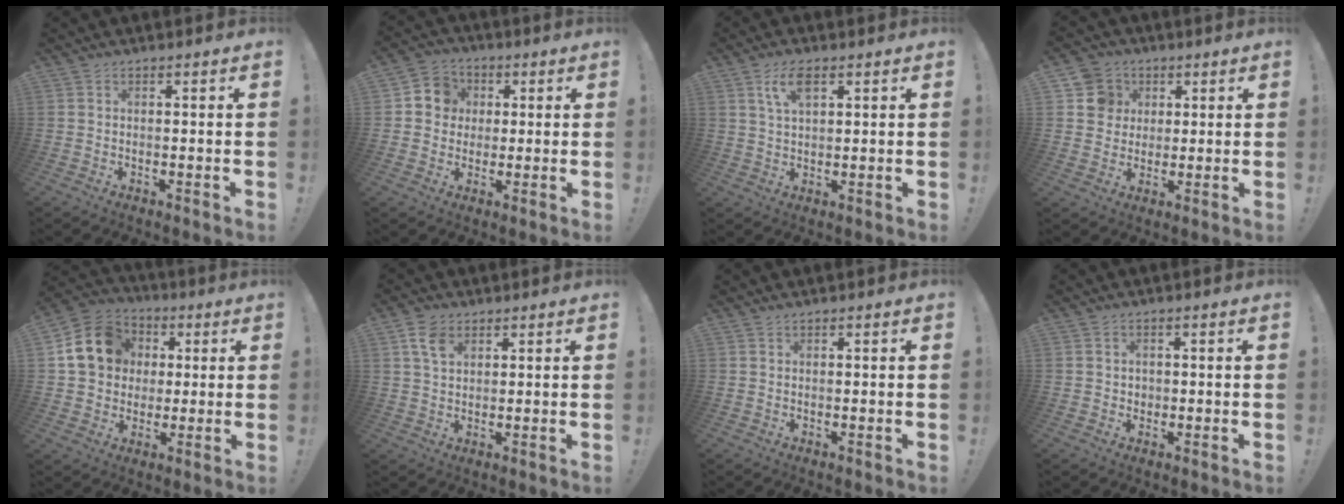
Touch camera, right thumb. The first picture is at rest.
{"total": 7.9, "force": [0.8, 7.6, 2.1], "torque": [-0.027, 0.005, 0.020]}
{"total": 6.0, "force": [2.9, 2.7, 4.6], "torque": [-0.083, -0.001, 0.052]}
{"total": 8.8, "force": [3.0, 8.2, 1.7], "torque": [-0.020, -0.013, 0.062]}
{"total": 15.5, "force": [3.6, 13.3, 7.3], "torque": [-0.114, 0.006, 0.077]}
{"total": 6.2, "force": [3.1, 3.8, 3.8], "torque": [-0.065, -0.007, 0.060]}
{"total": 0.5, "force": [0.5, 0.0, 0.1], "torque": [0.002, -0.003, 0.009]}
{"total": 1.8, "force": [0.5, 1.7, 0.5], "torque": [-0.005, -0.001, 0.008]}